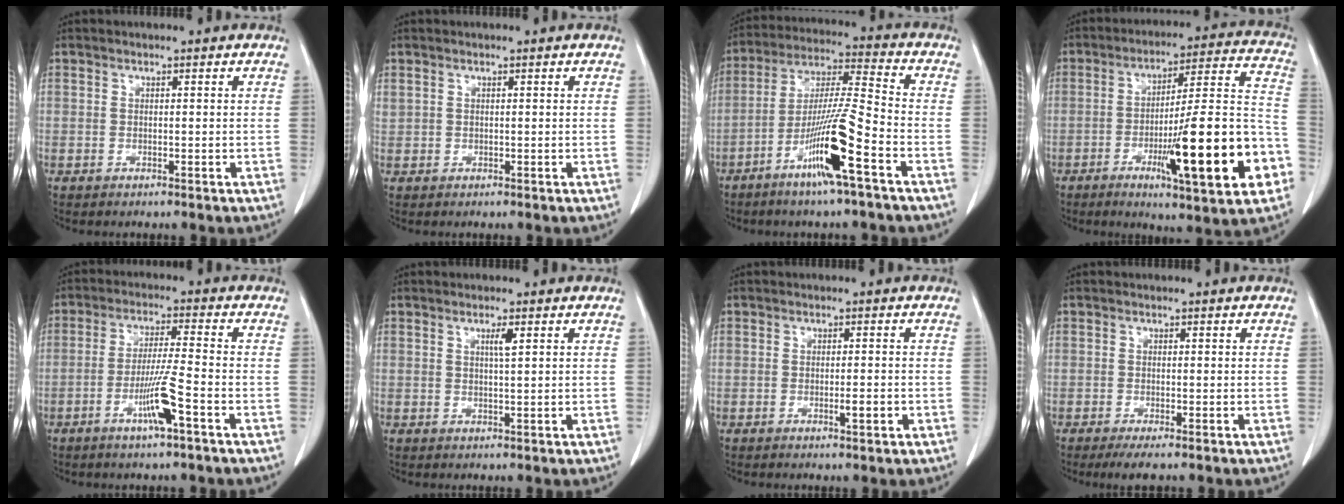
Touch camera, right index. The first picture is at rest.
{"total": 0.6, "force": [0.4, 0.3, 0.2], "torque": [-0.008, 0.014, 0.014]}
{"total": 13.0, "force": [-6.4, -0.6, 11.3], "torque": [-0.220, -0.011, -0.122]}
{"total": 21.5, "force": [-7.6, 1.9, 20.0], "torque": [-0.265, 0.002, -0.109]}
{"total": 7.1, "force": [-3.2, -0.6, 6.2], "torque": [-0.123, -0.008, -0.061]}
{"total": 1.7, "force": [0.7, -0.1, 1.5], "torque": [-0.029, -0.002, 0.012]}
{"total": 2.0, "force": [-0.7, 0.3, 1.8], "torque": [-0.032, -0.002, -0.009]}
{"total": 2.7, "force": [-2.0, 0.1, 1.9], "torque": [-0.031, -0.009, -0.035]}